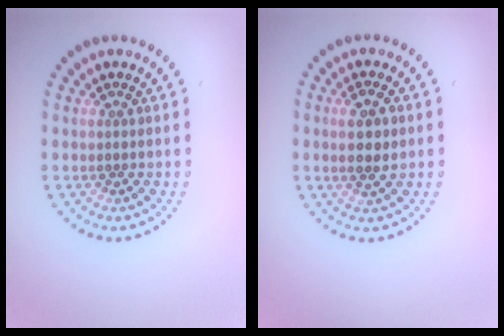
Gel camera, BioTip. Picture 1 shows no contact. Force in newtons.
{"total": 2.8, "press": 2.7, "slide": 0.6}